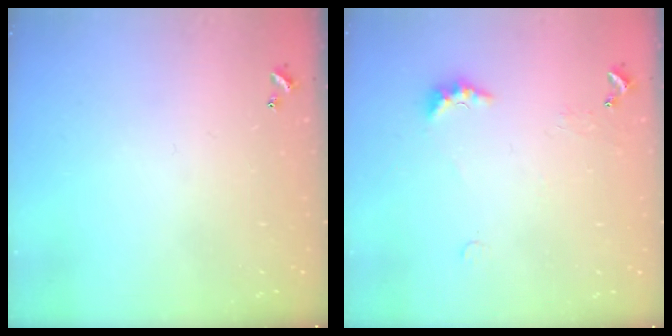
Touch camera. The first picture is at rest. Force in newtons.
{"total": 3.2, "press": 3.1, "slide": 0.8}